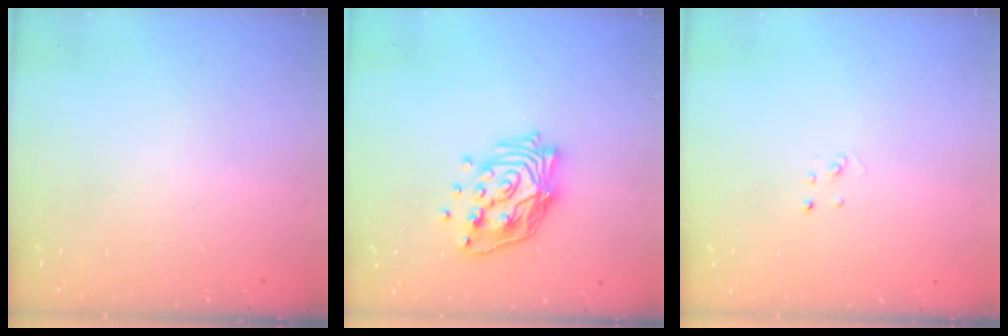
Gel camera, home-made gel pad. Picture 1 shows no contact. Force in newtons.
{"total": 14.9, "press": 14.8, "slide": 1.1}
{"total": 2.0, "press": 2.0, "slide": 0.1}